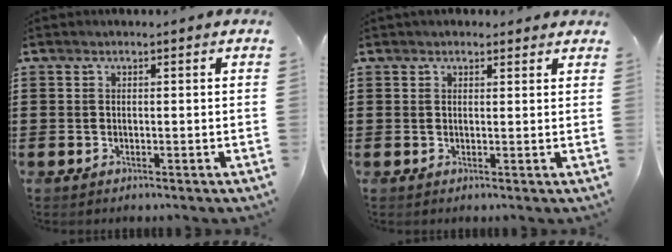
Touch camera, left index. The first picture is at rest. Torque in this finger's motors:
{"motor_torque": [0.84, -1.30, 0.29, 0.09]}